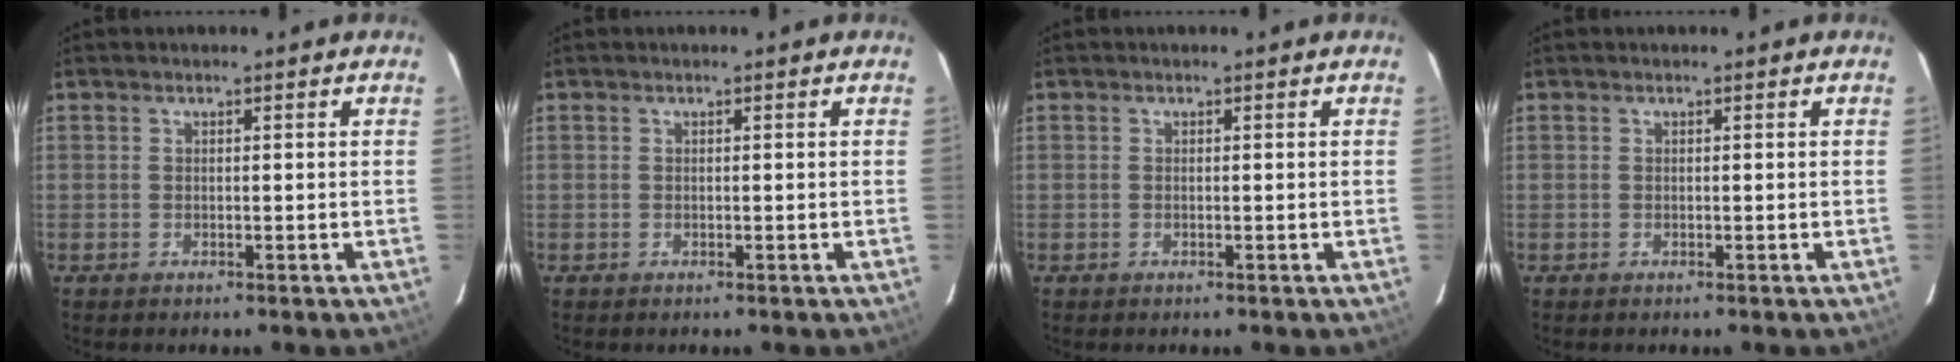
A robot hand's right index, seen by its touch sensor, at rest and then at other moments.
{"total": 0.0}
{"total": 0.0}
{"total": 0.0}